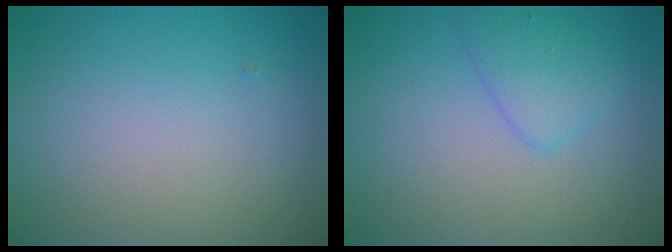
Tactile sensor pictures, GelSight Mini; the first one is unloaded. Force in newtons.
{"total": 2.3, "press": 2.2, "slide": 0.1}